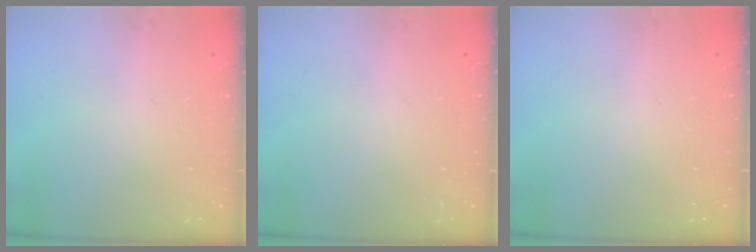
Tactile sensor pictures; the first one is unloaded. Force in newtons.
{"total": 0.0}
{"total": 0.0}